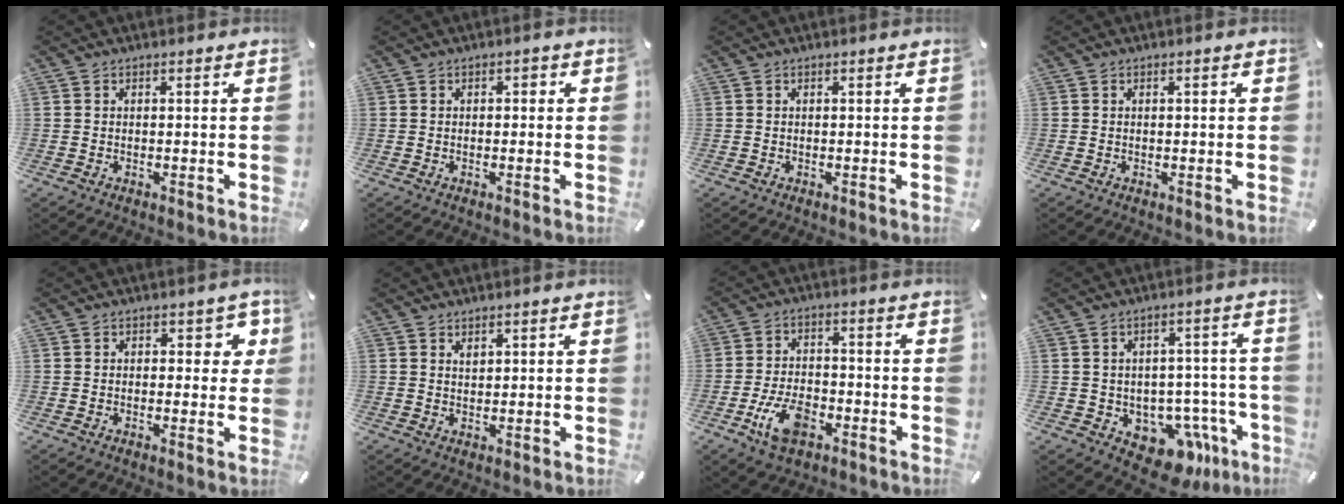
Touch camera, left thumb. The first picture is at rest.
{"total": 1.1, "force": [-0.4, 0.7, 0.8], "torque": [-0.015, 0.006, -0.010]}
{"total": 0.0}
{"total": 0.8, "force": [0.0, 0.1, 0.8], "torque": [-0.015, -0.001, 0.001]}
{"total": 4.4, "force": [1.2, 2.7, 3.4], "torque": [-0.029, -0.004, 0.012]}
{"total": 1.4, "force": [1.0, 0.8, 0.6], "torque": [-0.004, -0.002, 0.017]}
{"total": 9.9, "force": [-4.7, 5.5, 6.7], "torque": [-0.138, 0.017, -0.083]}
{"total": 11.7, "force": [-5.8, 7.9, 6.3], "torque": [-0.058, 0.027, -0.085]}